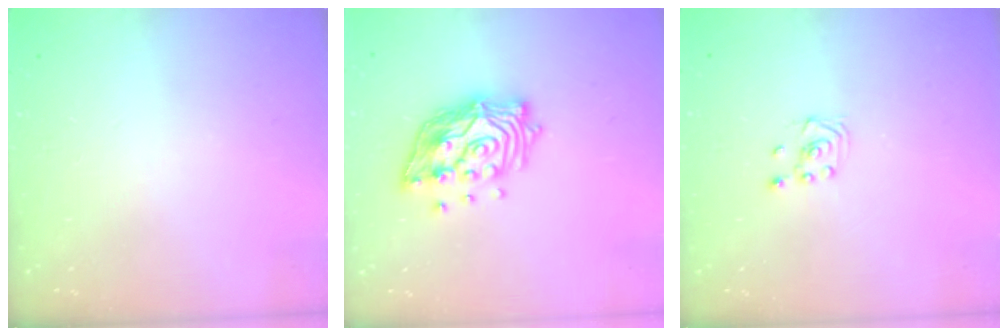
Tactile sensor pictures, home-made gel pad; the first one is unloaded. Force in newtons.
{"total": 14.3, "press": 14.1, "slide": 2.0}
{"total": 1.9, "press": 1.7, "slide": 0.8}